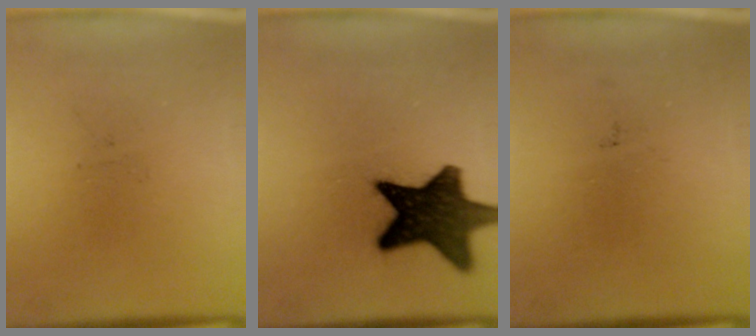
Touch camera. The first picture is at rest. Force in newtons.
{"total": 15.4}
{"total": 0.0}